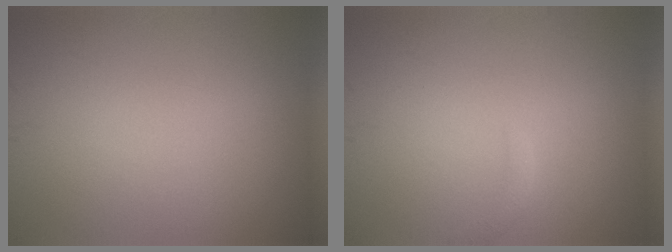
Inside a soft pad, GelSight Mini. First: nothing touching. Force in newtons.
{"total": 0.9, "press": 0.8, "slide": 0.1}